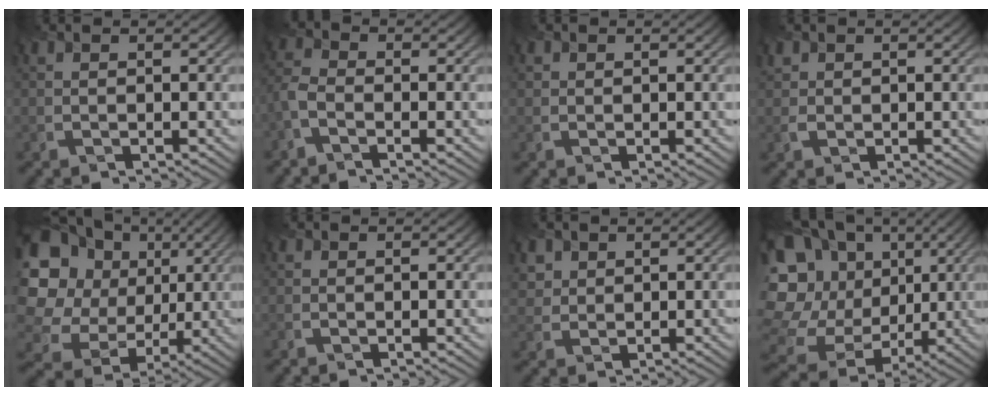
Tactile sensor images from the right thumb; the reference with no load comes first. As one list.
[{"total": 3.1, "force": [-2.0, 1.2, 2.1], "torque": [-0.059, -0.004, -0.057]}, {"total": 0.7, "force": [0.3, 0.6, 0.1], "torque": [0.001, -0.003, 0.005]}, {"total": 1.5, "force": [0.4, 1.4, 0.3], "torque": [-0.009, -0.002, 0.008]}, {"total": 17.1, "force": [4.4, 14.3, 8.3], "torque": [-0.256, 0.022, 0.083]}, {"total": 0.0}, {"total": 2.7, "force": [1.5, 2.2, 0.6], "torque": [-0.028, -0.008, 0.039]}, {"total": 22.4, "force": [2.9, 18.8, 11.8], "torque": [-0.311, 0.010, 0.052]}]